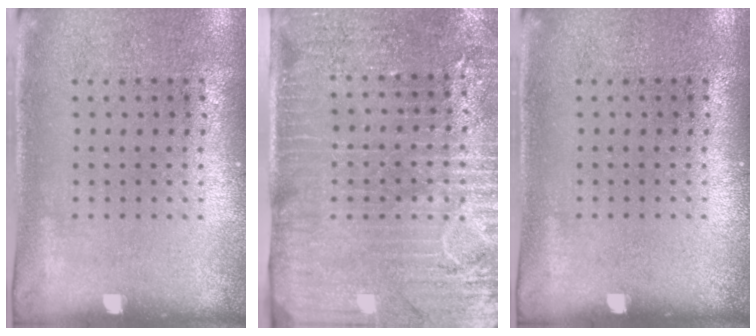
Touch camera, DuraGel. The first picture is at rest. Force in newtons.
{"total": 3.3, "press": 3.0, "slide": 1.5}
{"total": 0.0}